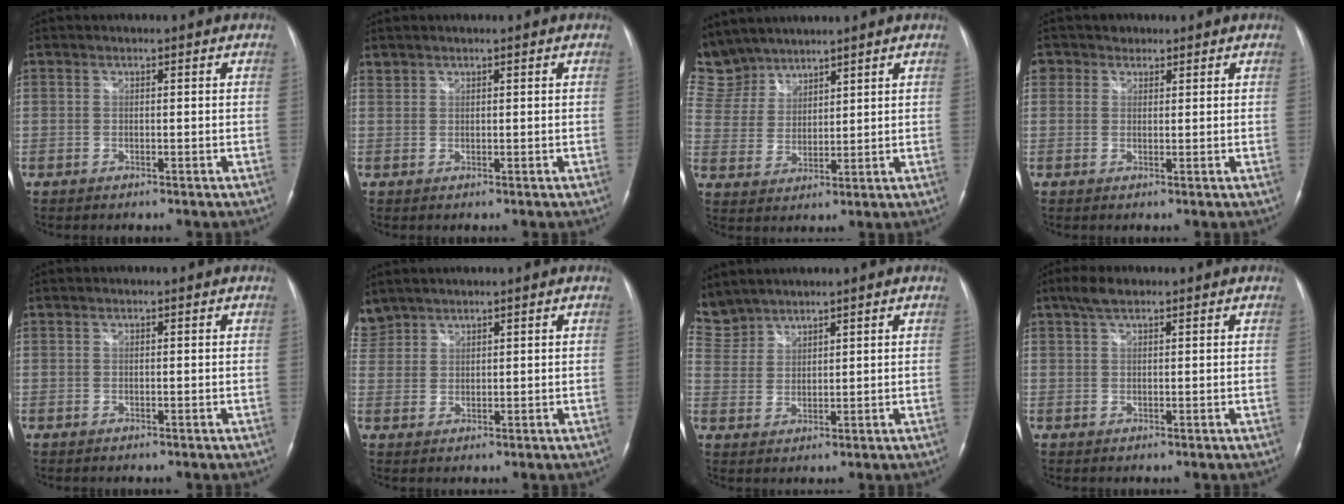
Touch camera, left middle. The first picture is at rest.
{"total": 0.8, "force": [0.7, 0.3, -0.1], "torque": [0.002, 0.005, 0.014]}
{"total": 11.1, "force": [9.8, 5.2, 1.1], "torque": [-0.056, 0.021, 0.214]}
{"total": 2.8, "force": [1.5, 2.4, 0.1], "torque": [0.001, 0.010, 0.022]}
{"total": 0.0}
{"total": 4.0, "force": [3.7, 1.6, -0.1], "torque": [-0.006, 0.015, 0.084]}
{"total": 6.3, "force": [5.9, 2.1, 0.0], "torque": [-0.010, 0.013, 0.133]}
{"total": 3.0, "force": [2.2, 1.0, 1.8], "torque": [-0.042, 0.012, 0.042]}